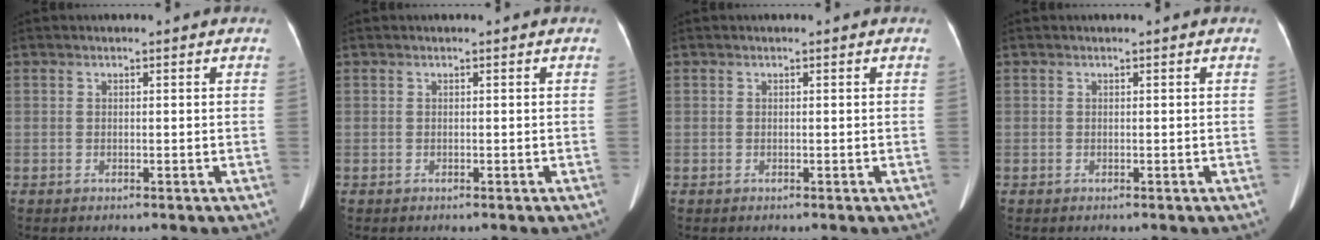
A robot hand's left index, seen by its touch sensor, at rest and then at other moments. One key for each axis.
{"total": 0.0}
{"total": 0.0}
{"total": 0.0}